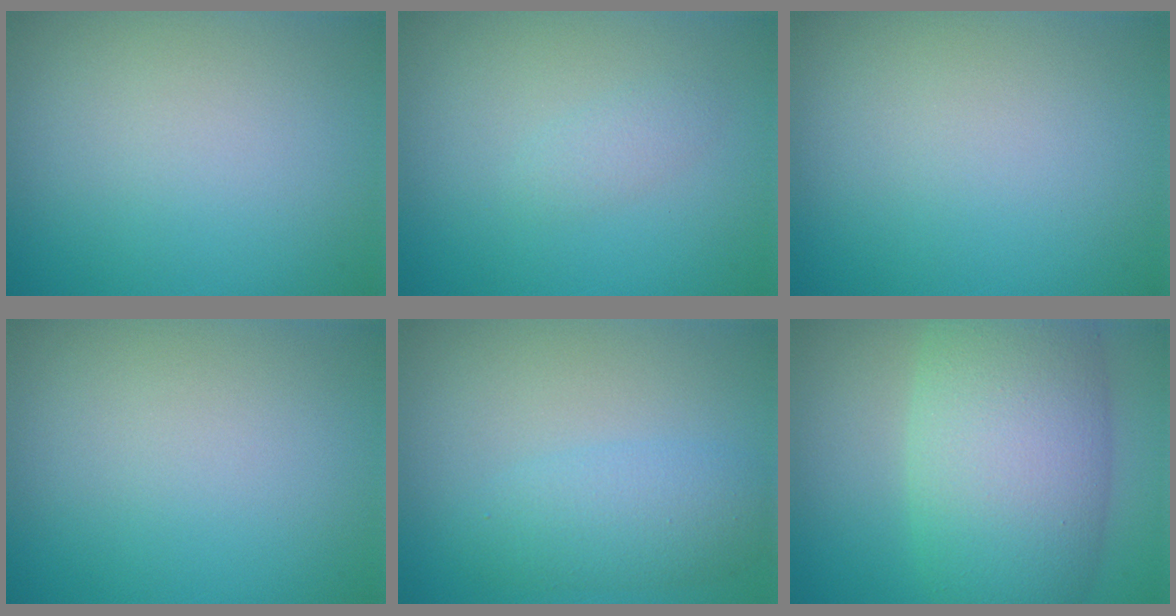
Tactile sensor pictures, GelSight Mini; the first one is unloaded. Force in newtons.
{"total": 1.0, "press": 1.0, "slide": 0.0}
{"total": 0.0}
{"total": 0.0}
{"total": 3.2, "press": 3.2, "slide": 0.0}
{"total": 10.8, "press": 10.8, "slide": 0.5}